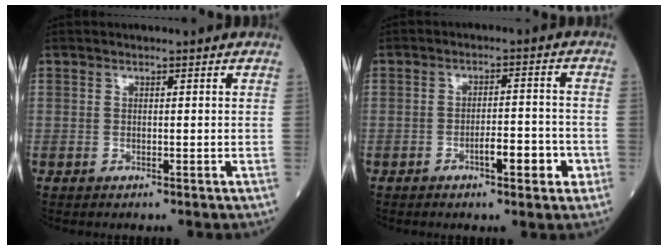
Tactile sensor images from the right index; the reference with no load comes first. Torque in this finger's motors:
{"motor_torque": [0.25, 0.07, 0.09, 0.07]}